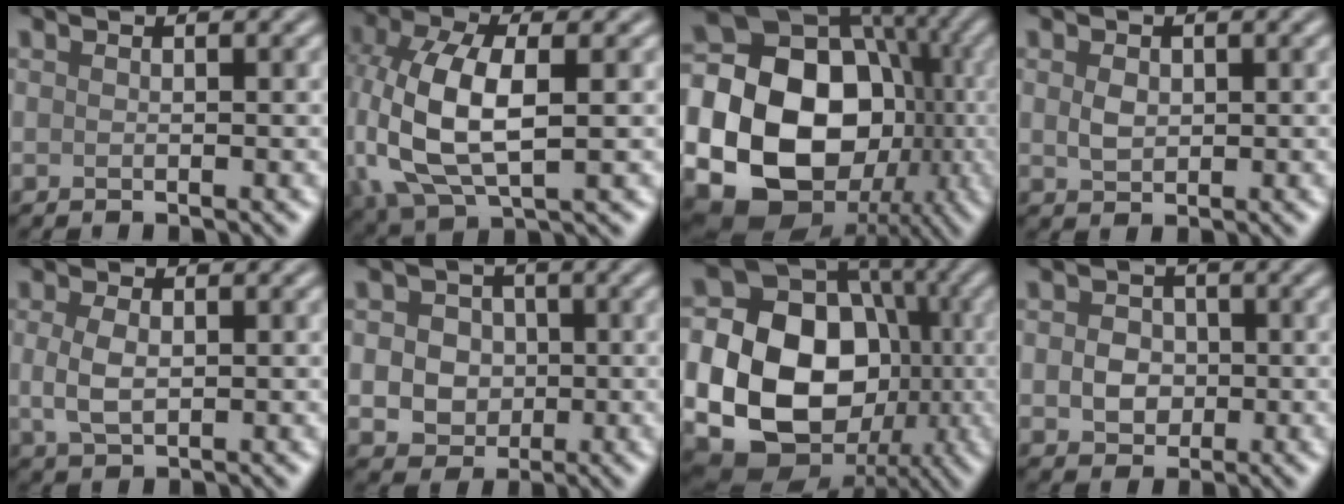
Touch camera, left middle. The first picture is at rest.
{"total": 9.3, "force": [0.2, 4.7, 8.0], "torque": [-0.182, 0.001, 0.003]}
{"total": 24.5, "force": [-4.0, 21.2, 11.7], "torque": [-0.224, -0.021, -0.109]}
{"total": 1.7, "force": [0.3, 1.3, 1.1], "torque": [-0.023, 0.000, 0.007]}
{"total": 2.7, "force": [0.2, 1.6, 2.1], "torque": [-0.052, -0.002, 0.004]}
{"total": 5.3, "force": [0.1, 4.7, 2.5], "torque": [-0.027, 0.020, -0.019]}
{"total": 20.2, "force": [-2.5, 17.3, 10.1], "torque": [-0.201, -0.013, -0.083]}
{"total": 2.9, "force": [-0.2, 2.5, 1.5], "torque": [-0.022, -0.001, -0.009]}